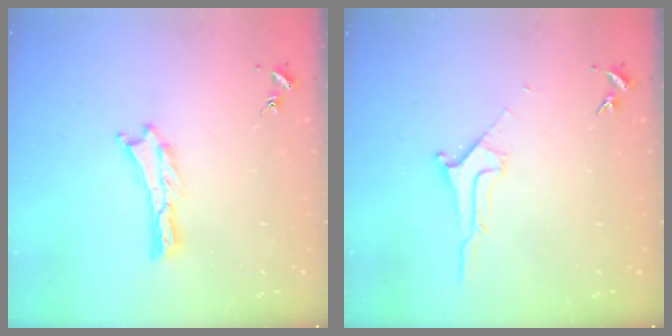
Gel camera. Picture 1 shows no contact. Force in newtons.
{"total": 1.8, "press": 1.7, "slide": 0.2}